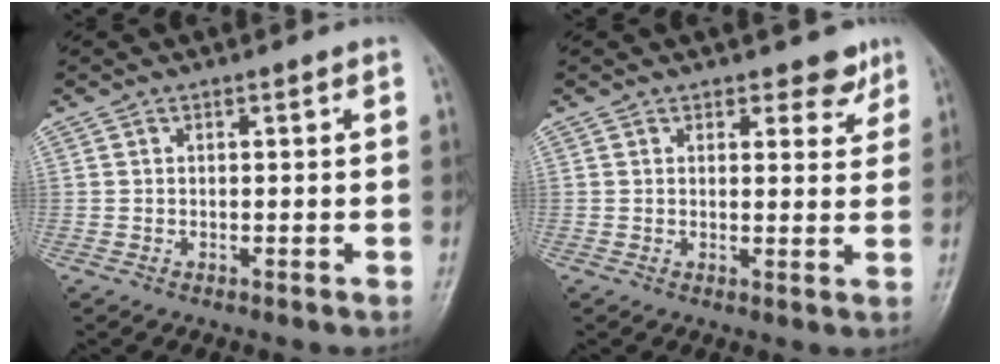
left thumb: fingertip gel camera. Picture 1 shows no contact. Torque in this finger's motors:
{"motor_torque": [-0.12, -0.12, 0.01, -0.07, 0.00]}